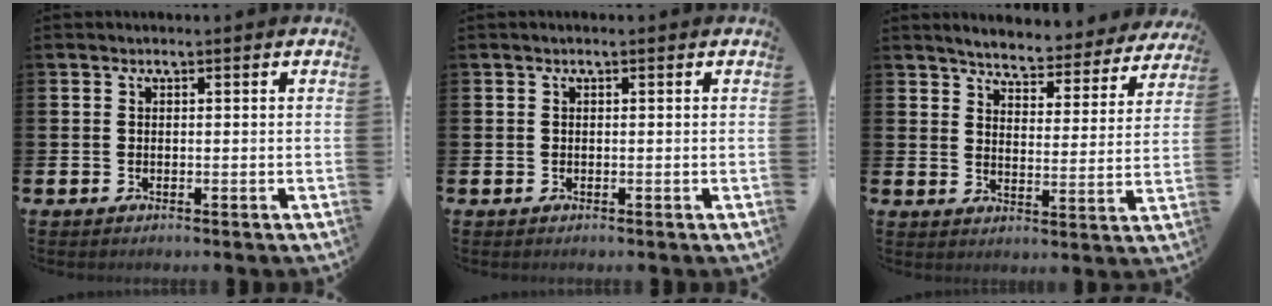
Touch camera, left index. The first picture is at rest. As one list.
[{"total": 0.0}, {"total": 4.8, "force": [4.8, 0.5, 0.7], "torque": [-0.031, -0.039, 0.077]}]